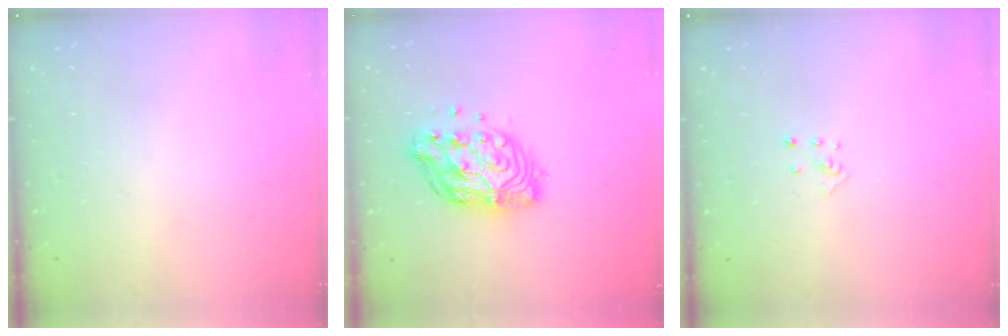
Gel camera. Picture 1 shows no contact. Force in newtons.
{"total": 12.5, "press": 12.5, "slide": 1.1}
{"total": 2.9, "press": 2.9, "slide": 0.3}